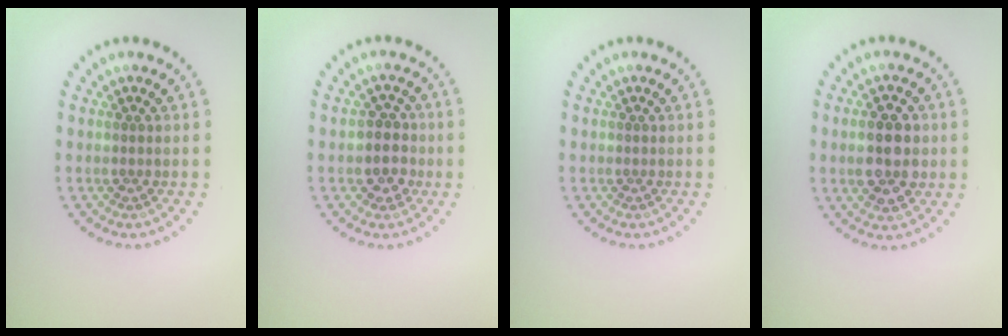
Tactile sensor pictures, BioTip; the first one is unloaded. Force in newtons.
{"total": 2.6, "press": 2.4, "slide": 1.0}
{"total": 0.0}
{"total": 4.8, "press": 4.8, "slide": 0.1}